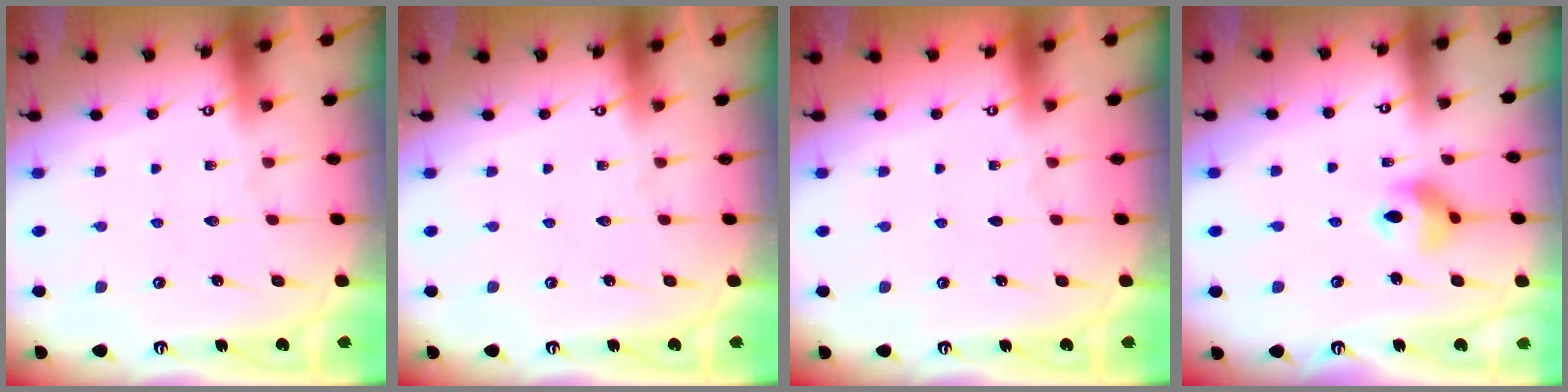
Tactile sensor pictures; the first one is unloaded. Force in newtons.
{"total": 0.0}
{"total": 0.0}
{"total": 9.8, "press": 9.4, "slide": 2.6}